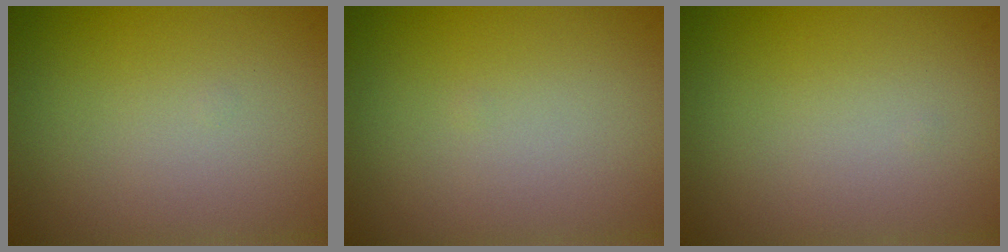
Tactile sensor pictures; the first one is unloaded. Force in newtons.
{"total": 0.0}
{"total": 0.0}